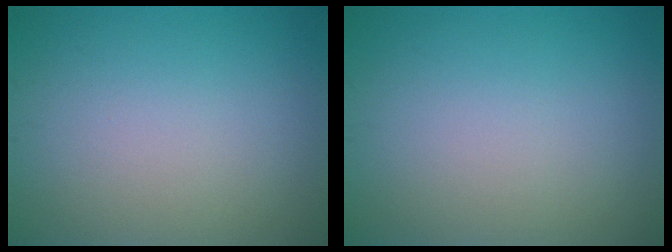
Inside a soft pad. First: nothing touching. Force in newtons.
{"total": 0.0}